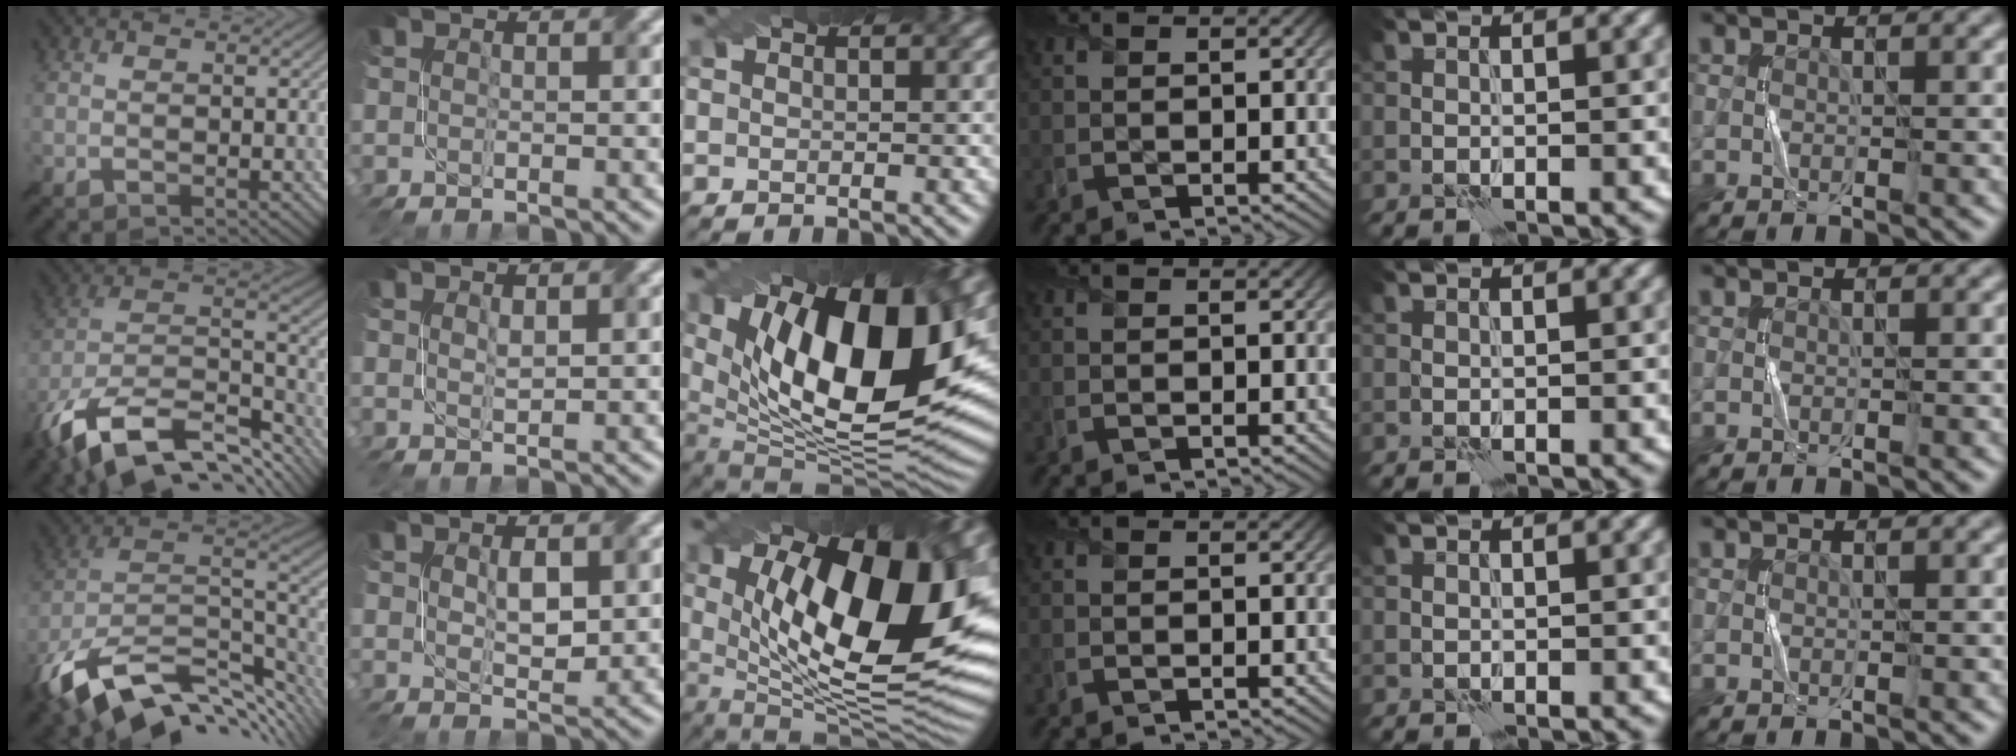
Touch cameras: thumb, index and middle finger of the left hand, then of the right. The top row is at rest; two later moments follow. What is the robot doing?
{"motion": "twist", "object": "screw"}